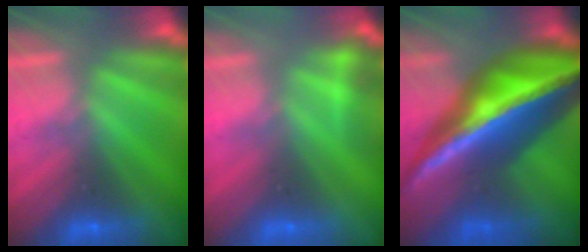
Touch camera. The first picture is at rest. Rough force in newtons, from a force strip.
{"total": 2.9}
{"total": 6.7}